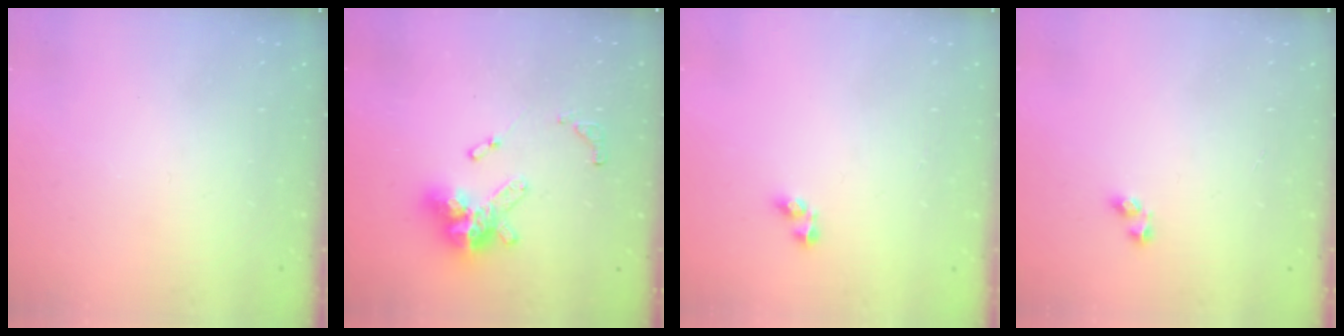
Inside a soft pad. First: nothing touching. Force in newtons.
{"total": 15.2, "press": 15.1, "slide": 1.3}
{"total": 3.6, "press": 3.6, "slide": 0.1}
{"total": 2.2, "press": 1.9, "slide": 1.1}